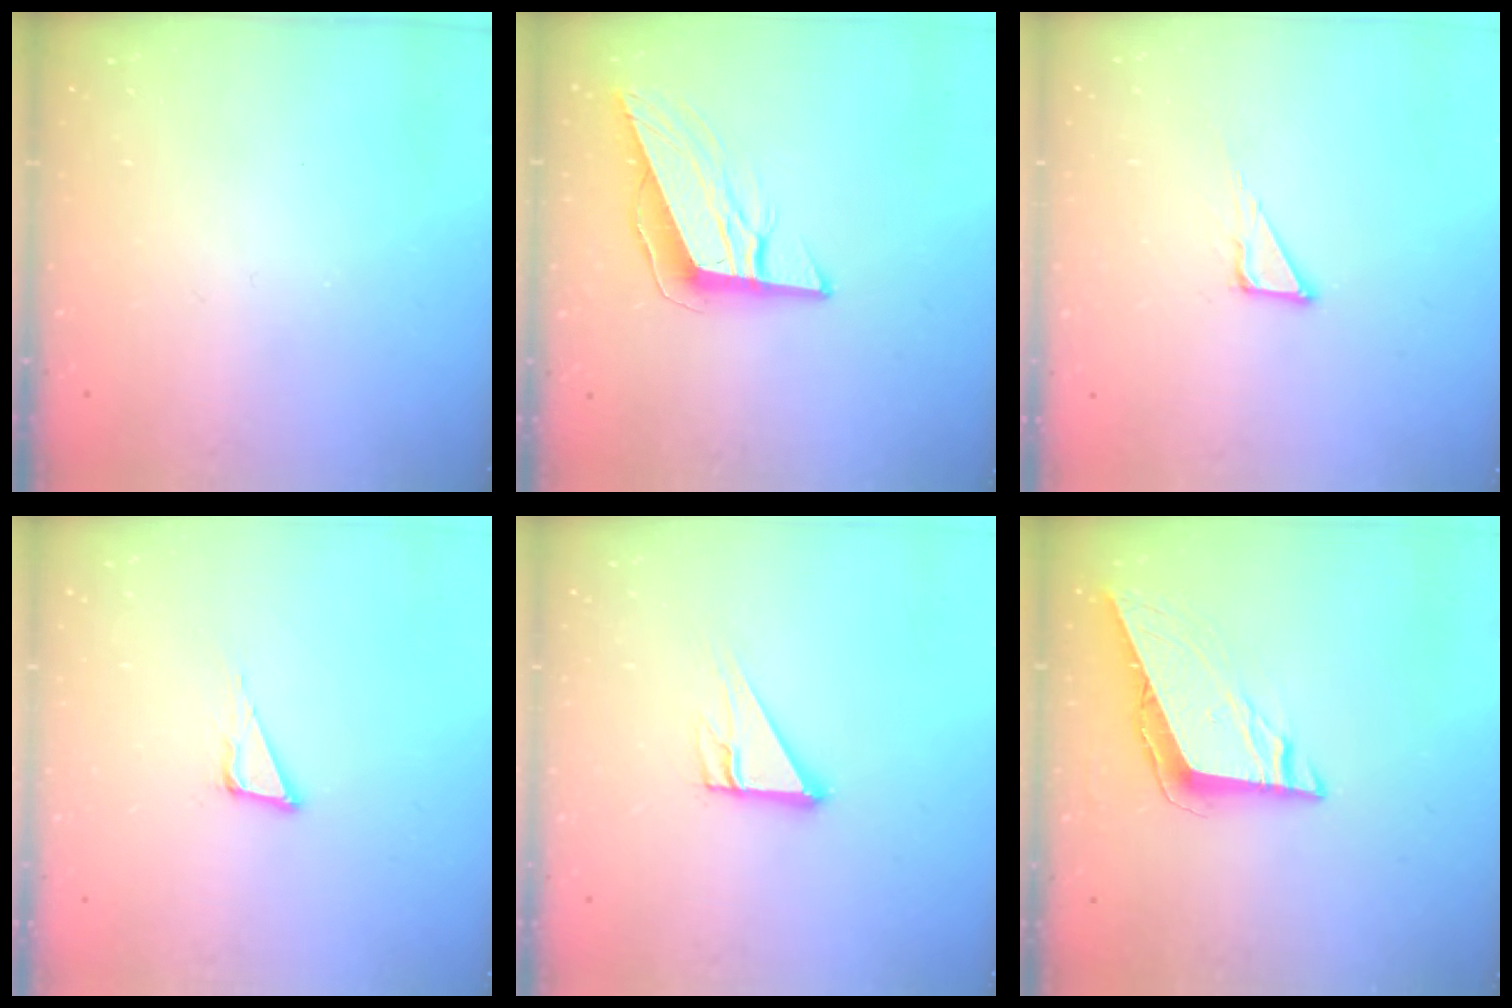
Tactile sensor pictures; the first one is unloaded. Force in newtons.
{"total": 10.3, "press": 10.2, "slide": 1.9}
{"total": 3.3, "press": 3.3, "slide": 0.2}
{"total": 5.5, "press": 4.7, "slide": 2.8}
{"total": 6.6, "press": 6.6, "slide": 0.6}
{"total": 8.3, "press": 8.2, "slide": 1.5}